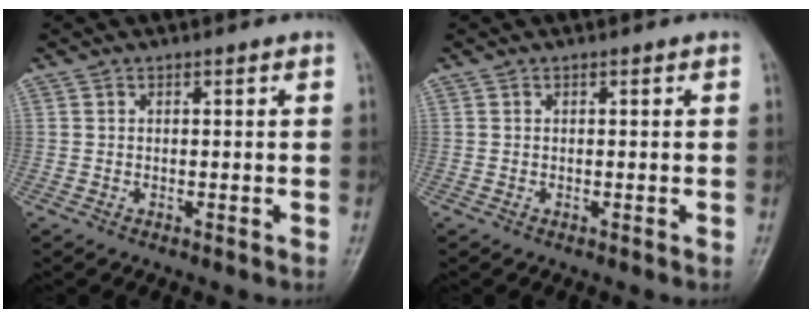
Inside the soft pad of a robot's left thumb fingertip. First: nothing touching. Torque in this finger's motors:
{"motor_torque": [0.00, 0.00, -0.01, -0.03, 0.00]}